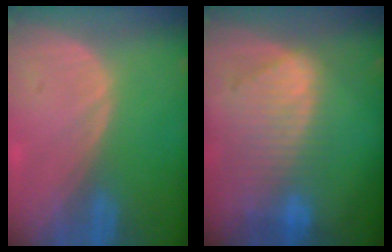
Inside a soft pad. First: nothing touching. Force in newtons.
{"total": 9.5, "press": 8.2, "slide": 4.7}